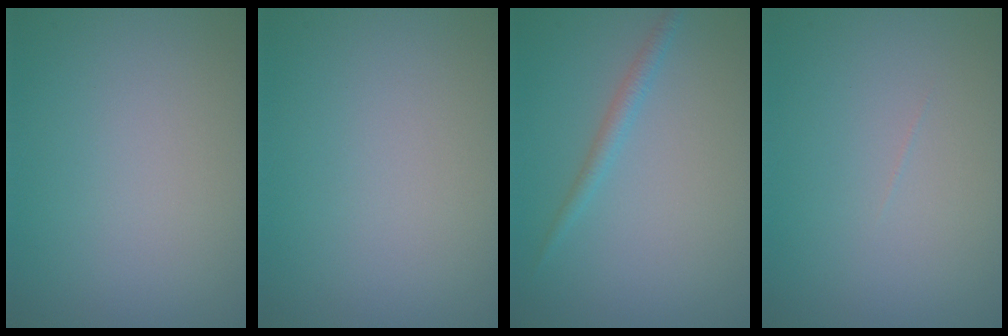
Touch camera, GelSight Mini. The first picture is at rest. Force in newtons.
{"total": 0.0}
{"total": 1.3, "press": 1.3, "slide": 0.1}
{"total": 0.0}